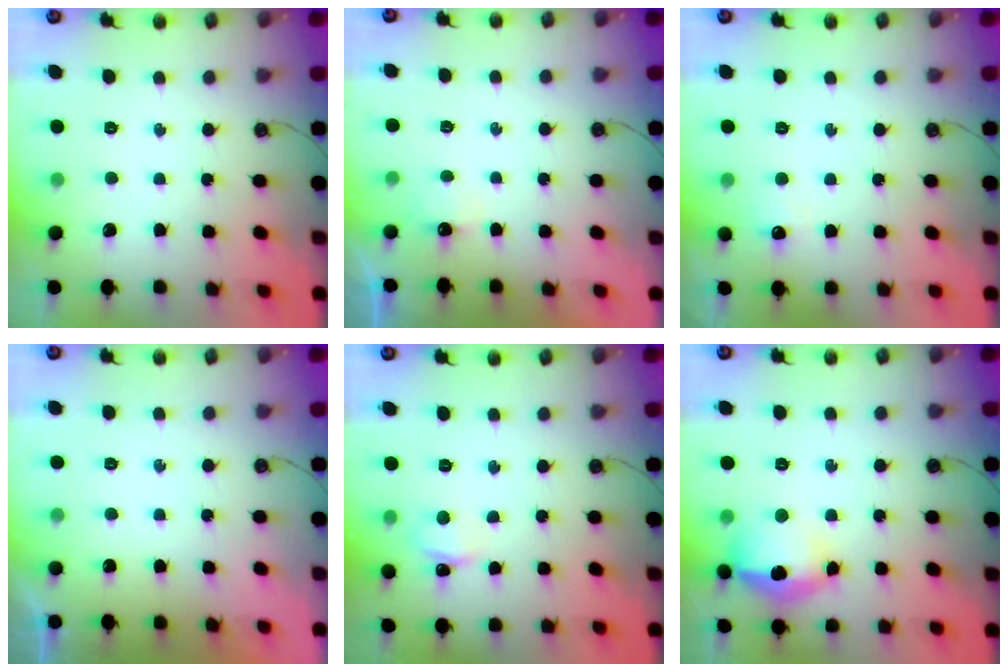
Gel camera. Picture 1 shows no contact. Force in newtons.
{"total": 2.7, "press": 2.6, "slide": 0.4}
{"total": 5.2, "press": 5.1, "slide": 0.7}
{"total": 0.0}
{"total": 2.5, "press": 2.5, "slide": 0.4}
{"total": 14.3, "press": 14.2, "slide": 2.3}